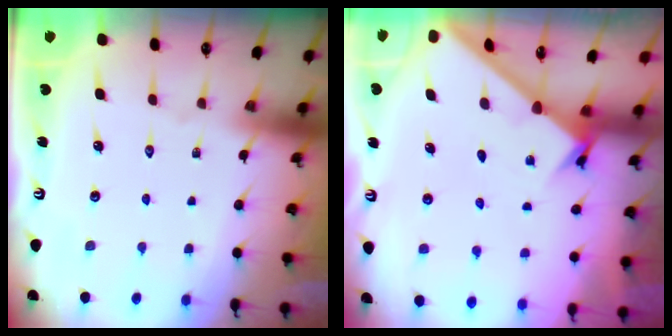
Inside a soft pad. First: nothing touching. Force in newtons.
{"total": 1.6, "press": 1.6, "slide": 0.1}